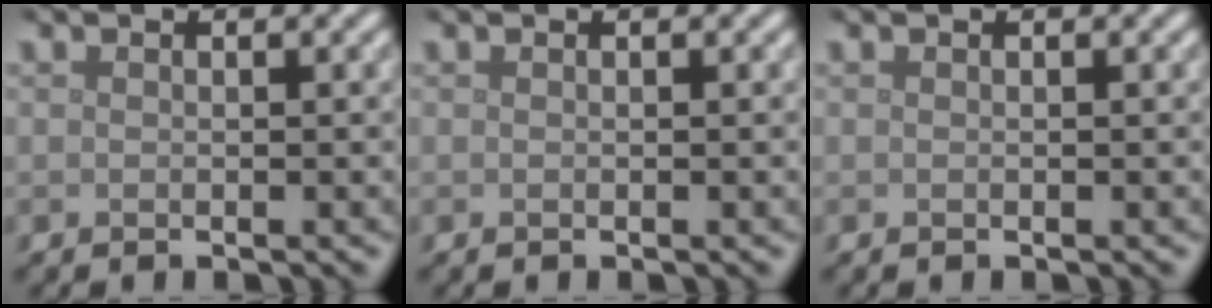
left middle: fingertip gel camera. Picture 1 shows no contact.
{"total": 0.0}
{"total": 0.0}